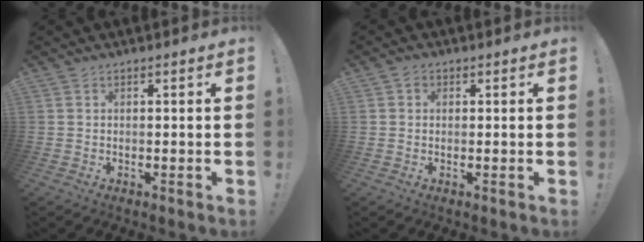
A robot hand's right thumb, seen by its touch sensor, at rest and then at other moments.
{"total": 1.2, "force": [0.3, 1.0, 0.4], "torque": [-0.007, 0.006, 0.004]}